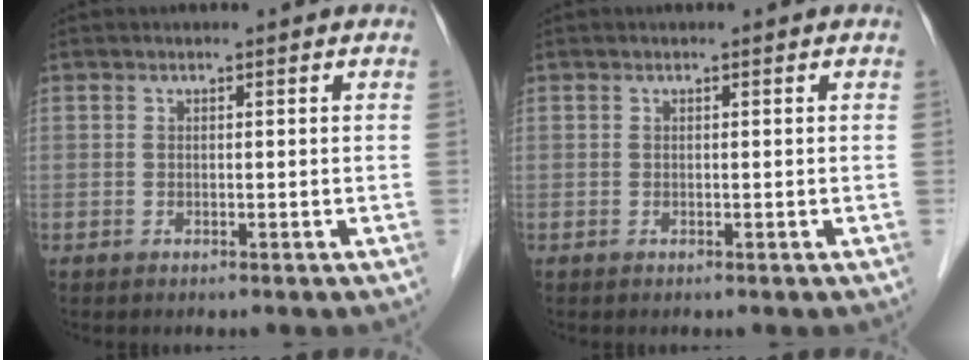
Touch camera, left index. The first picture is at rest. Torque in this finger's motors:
{"motor_torque": [-0.04, 0.06, 0.00, 0.00]}